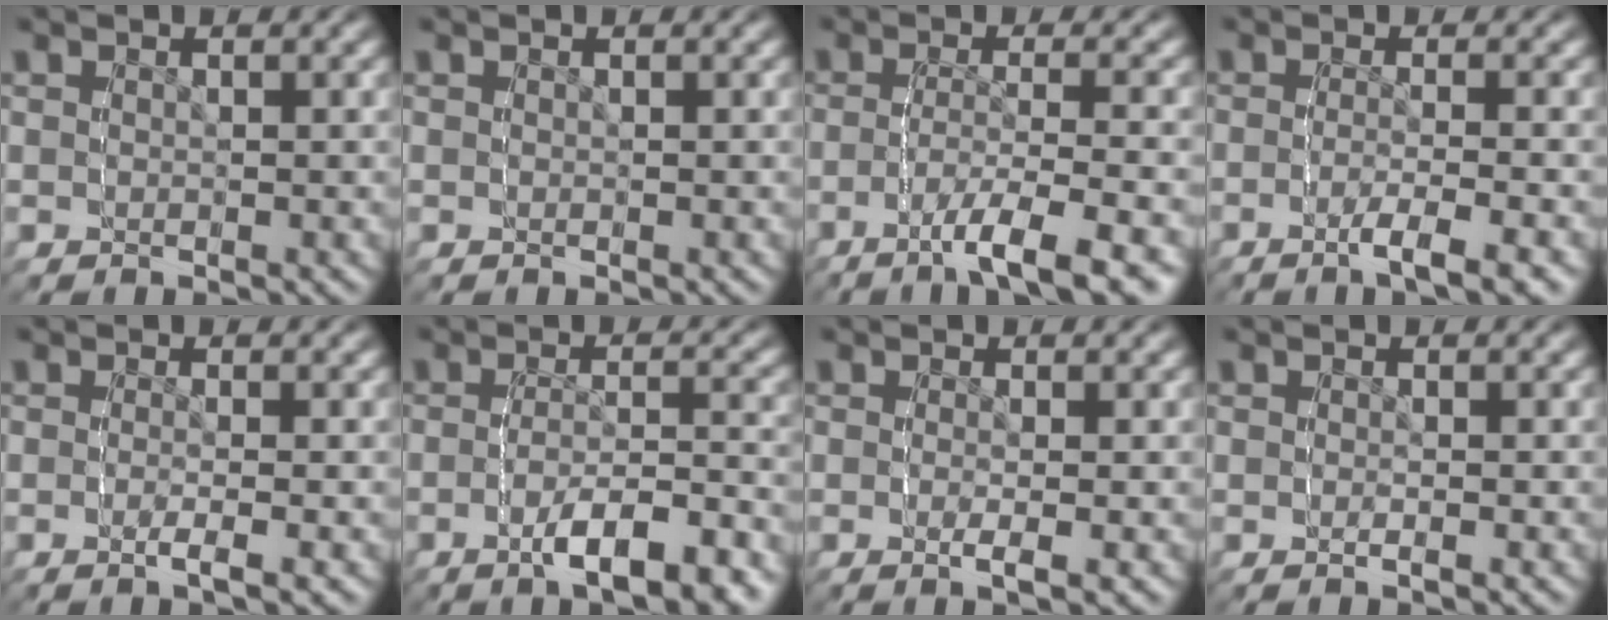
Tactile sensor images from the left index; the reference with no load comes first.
{"total": 0.0}
{"total": 3.4, "force": [-2.2, -1.8, 1.8], "torque": [-0.027, 0.022, -0.040]}
{"total": 3.1, "force": [-1.3, -2.7, 0.3], "torque": [0.007, 0.021, -0.034]}
{"total": 3.0, "force": [0.1, -2.9, -1.0], "torque": [0.022, 0.018, -0.005]}
{"total": 3.6, "force": [-2.9, -0.7, 1.9], "torque": [-0.010, 0.028, -0.056]}
{"total": 2.6, "force": [0.5, -2.3, -1.2], "torque": [0.025, 0.015, 0.002]}
{"total": 1.3, "force": [-0.1, -1.3, -0.4], "torque": [0.006, 0.006, -0.002]}